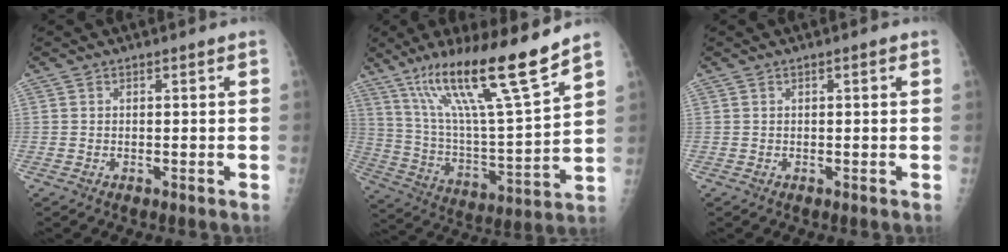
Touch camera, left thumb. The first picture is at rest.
{"total": 21.5, "force": [14.4, 1.8, 15.9], "torque": [-0.257, -0.061, 0.257]}
{"total": 0.9, "force": [0.4, 0.2, 0.8], "torque": [-0.015, 0.002, 0.004]}